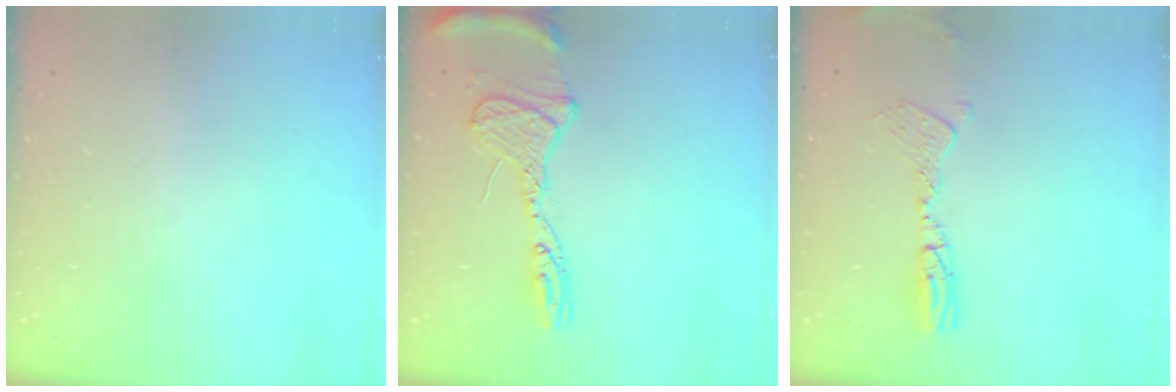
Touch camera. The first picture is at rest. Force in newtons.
{"total": 15.5, "press": 15.4, "slide": 1.2}
{"total": 10.0, "press": 9.7, "slide": 2.6}